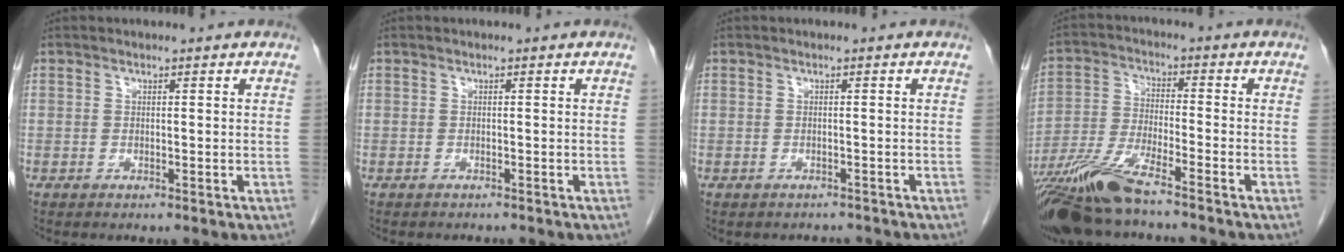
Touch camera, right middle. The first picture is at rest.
{"total": 1.4, "force": [-1.3, 0.4, 0.3], "torque": [-0.010, -0.002, -0.016]}
{"total": 1.7, "force": [-1.5, 0.8, 0.0], "torque": [0.000, 0.001, -0.020]}
{"total": 10.9, "force": [-8.6, 0.6, 6.7], "torque": [-0.141, -0.026, -0.163]}